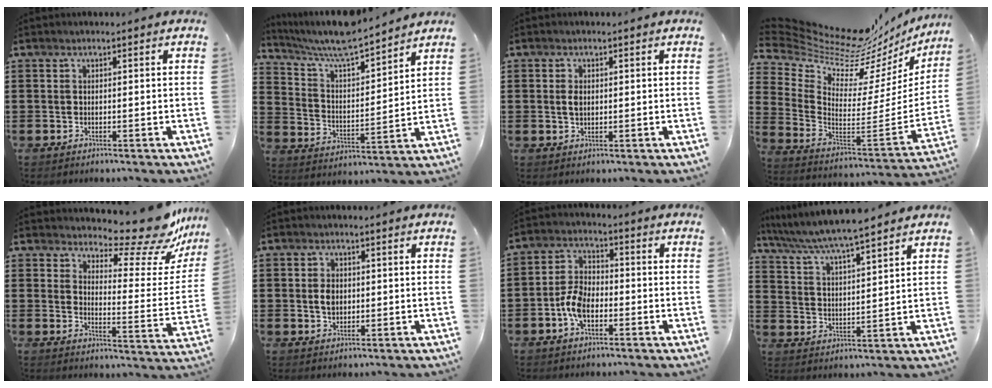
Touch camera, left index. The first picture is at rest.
{"total": 7.8, "force": [7.2, 0.6, 2.9], "torque": [-0.086, -0.043, 0.122]}
{"total": 1.8, "force": [0.3, 1.0, 1.4], "torque": [-0.032, 0.005, 0.005]}
{"total": 8.6, "force": [7.4, 2.9, 3.4], "torque": [-0.098, -0.068, 0.122]}
{"total": 11.2, "force": [9.5, 2.6, 5.2], "torque": [-0.083, -0.069, 0.160]}
{"total": 2.8, "force": [0.2, 2.0, 2.0], "torque": [-0.042, 0.008, 0.004]}
{"total": 6.2, "force": [-2.2, 3.6, 4.5], "torque": [-0.112, 0.002, -0.048]}
{"total": 5.7, "force": [5.2, -0.3, 2.1], "torque": [-0.064, -0.034, 0.086]}